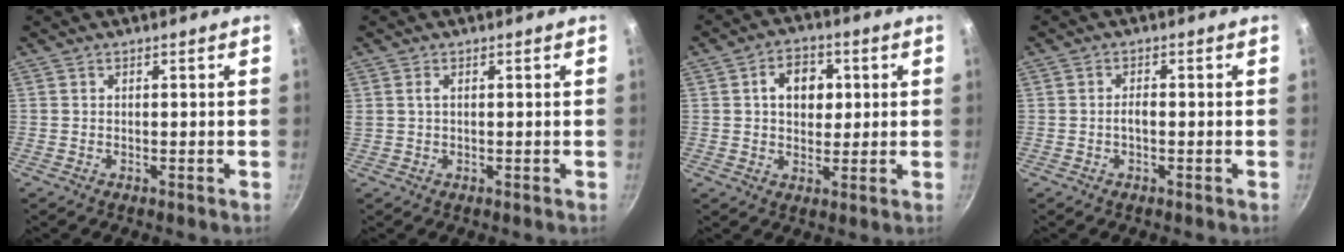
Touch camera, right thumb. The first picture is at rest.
{"total": 1.1, "force": [0.3, 0.6, 0.9], "torque": [-0.017, 0.002, 0.006]}
{"total": 8.0, "force": [1.7, 6.0, 5.1], "torque": [-0.051, 0.003, 0.020]}
{"total": 1.7, "force": [-0.4, 0.8, 1.5], "torque": [-0.023, 0.010, -0.008]}